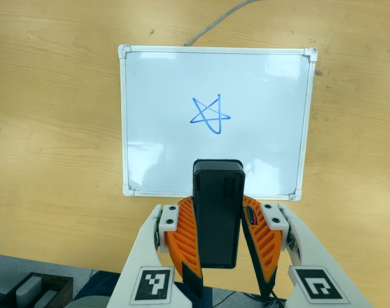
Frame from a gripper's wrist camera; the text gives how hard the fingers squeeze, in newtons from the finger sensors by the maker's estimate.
{"total": 9.4, "left": 7.8, "right": 11.1}